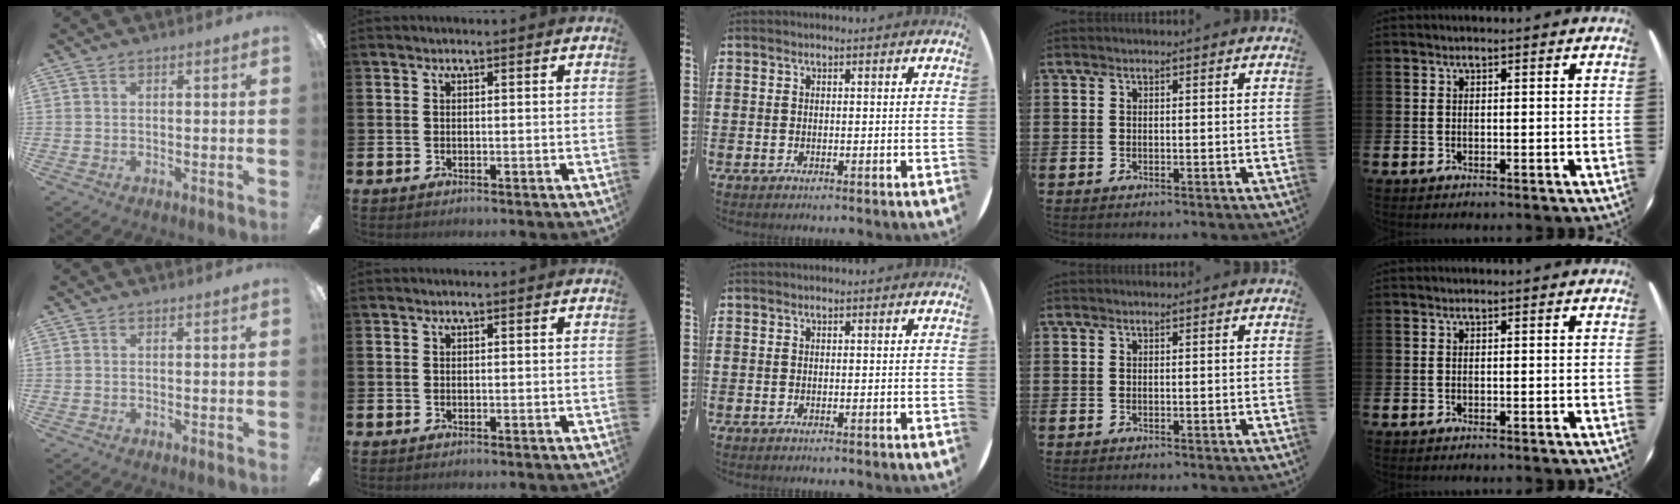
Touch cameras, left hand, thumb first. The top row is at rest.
{}